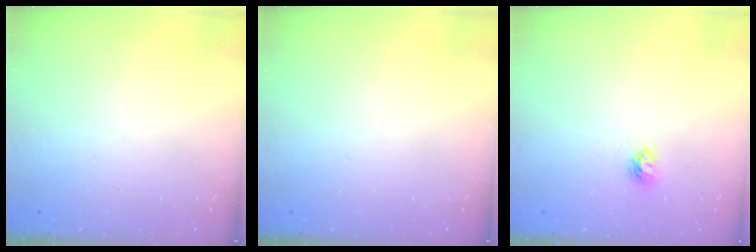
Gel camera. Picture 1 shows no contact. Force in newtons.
{"total": 0.0}
{"total": 3.9, "press": 3.9, "slide": 0.5}